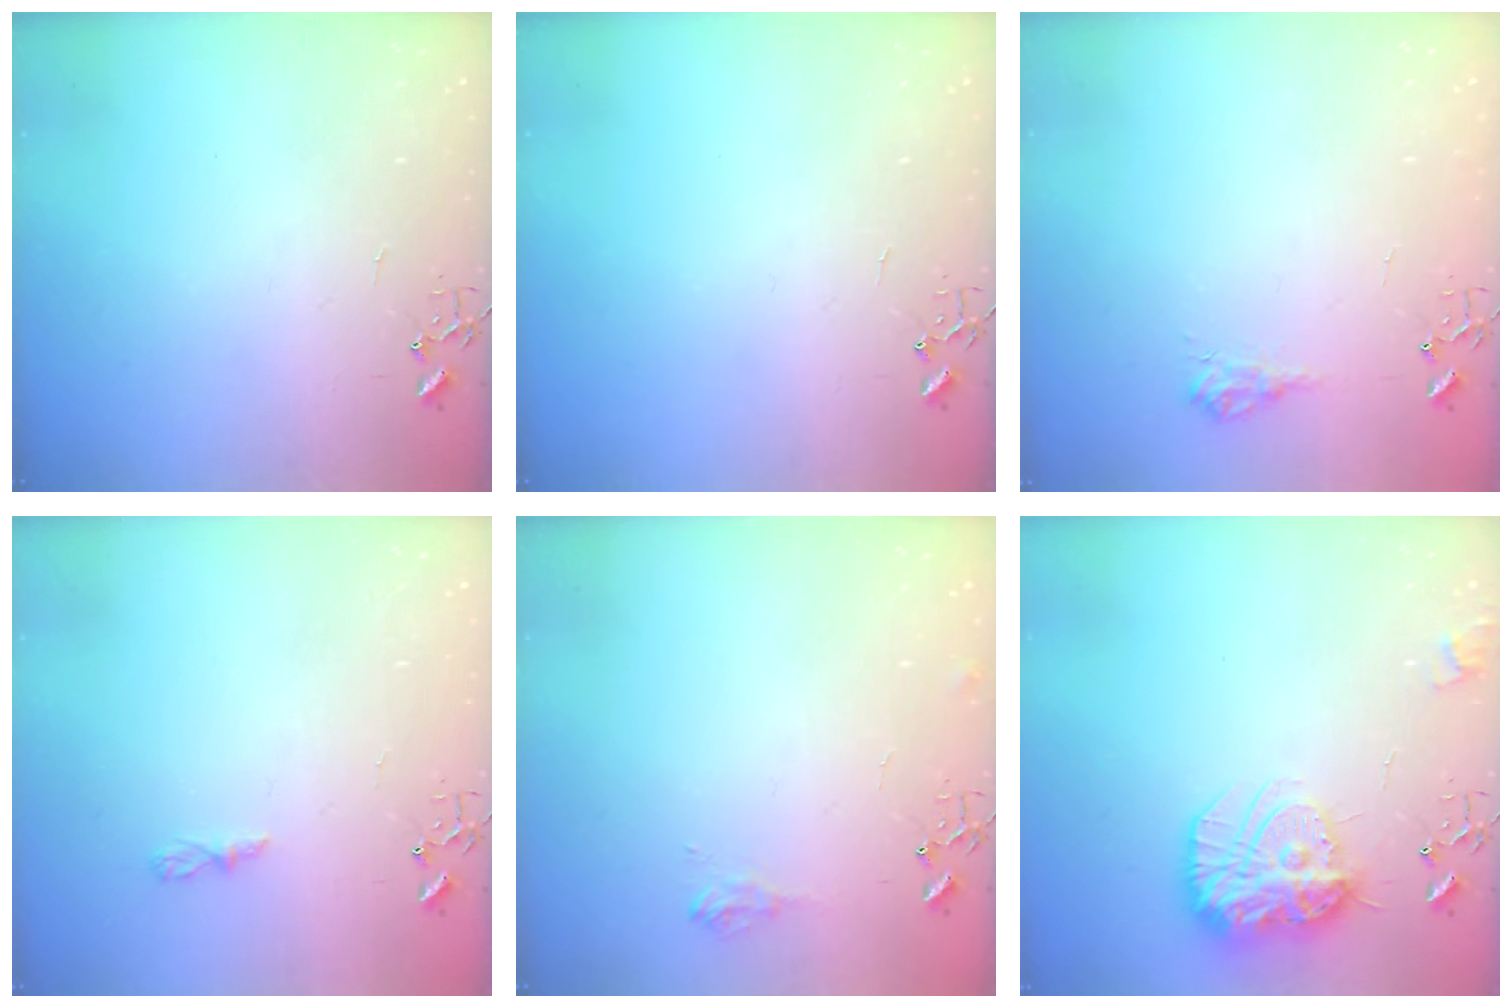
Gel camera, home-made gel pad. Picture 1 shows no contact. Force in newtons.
{"total": 0.0}
{"total": 8.5, "press": 8.5, "slide": 0.8}
{"total": 4.4, "press": 4.4, "slide": 0.6}
{"total": 7.2, "press": 7.1, "slide": 0.9}
{"total": 16.5, "press": 16.5, "slide": 1.4}